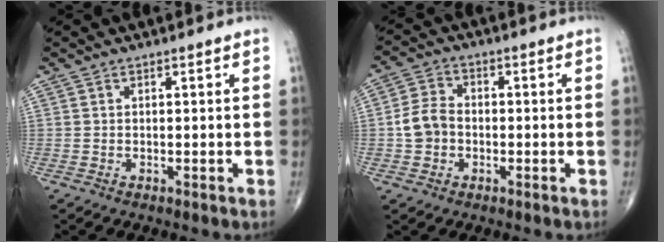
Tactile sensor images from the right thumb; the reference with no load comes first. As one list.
[{"total": 5.7, "force": [-1.0, 4.5, 3.3], "torque": [-0.060, 0.020, -0.026]}]